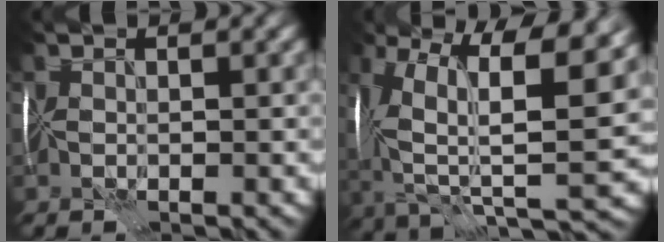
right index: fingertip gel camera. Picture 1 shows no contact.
{"total": 15.2, "force": [3.3, 6.3, 13.4], "torque": [-0.227, 0.010, 0.061]}